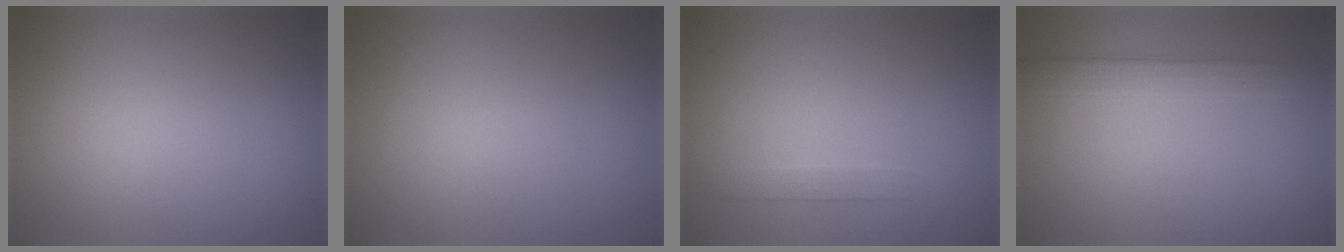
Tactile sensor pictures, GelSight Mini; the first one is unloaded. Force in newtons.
{"total": 0.0}
{"total": 1.2, "press": 1.2, "slide": 0.1}
{"total": 2.7, "press": 2.7, "slide": 0.1}